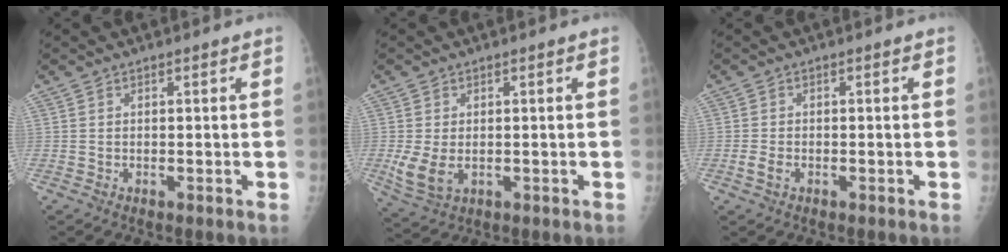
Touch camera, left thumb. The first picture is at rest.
{"total": 6.2, "force": [-1.0, 3.8, 4.8], "torque": [-0.102, -0.005, -0.011]}
{"total": 2.3, "force": [-1.0, 1.4, 1.6], "torque": [-0.035, 0.007, -0.019]}